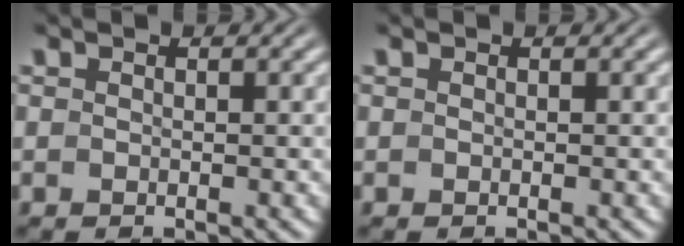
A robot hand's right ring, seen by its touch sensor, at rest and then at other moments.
{"total": 0.0}